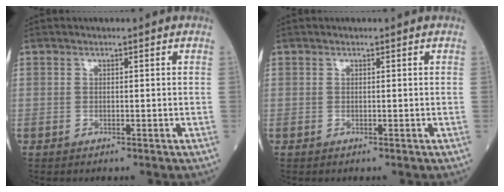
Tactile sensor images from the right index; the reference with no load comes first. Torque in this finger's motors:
{"motor_torque": [0.00, 0.00, -0.04, 0.00]}